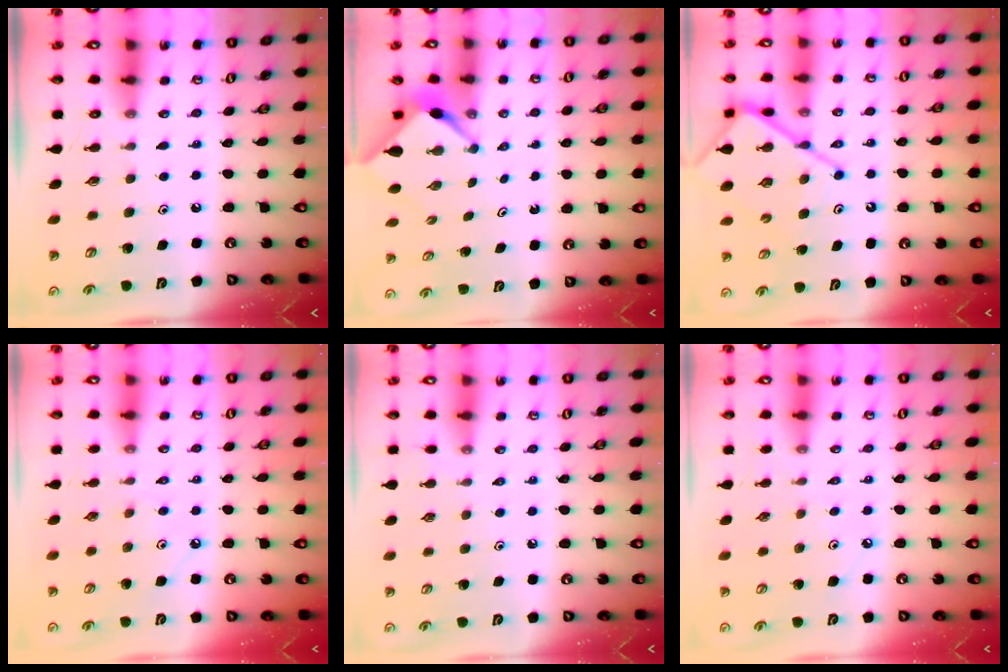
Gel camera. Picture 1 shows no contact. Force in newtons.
{"total": 2.8, "press": 2.8, "slide": 0.2}
{"total": 13.0, "press": 12.9, "slide": 1.2}
{"total": 2.2, "press": 2.2, "slide": 0.3}
{"total": 2.8, "press": 2.8, "slide": 0.4}
{"total": 1.9, "press": 1.9, "slide": 0.4}